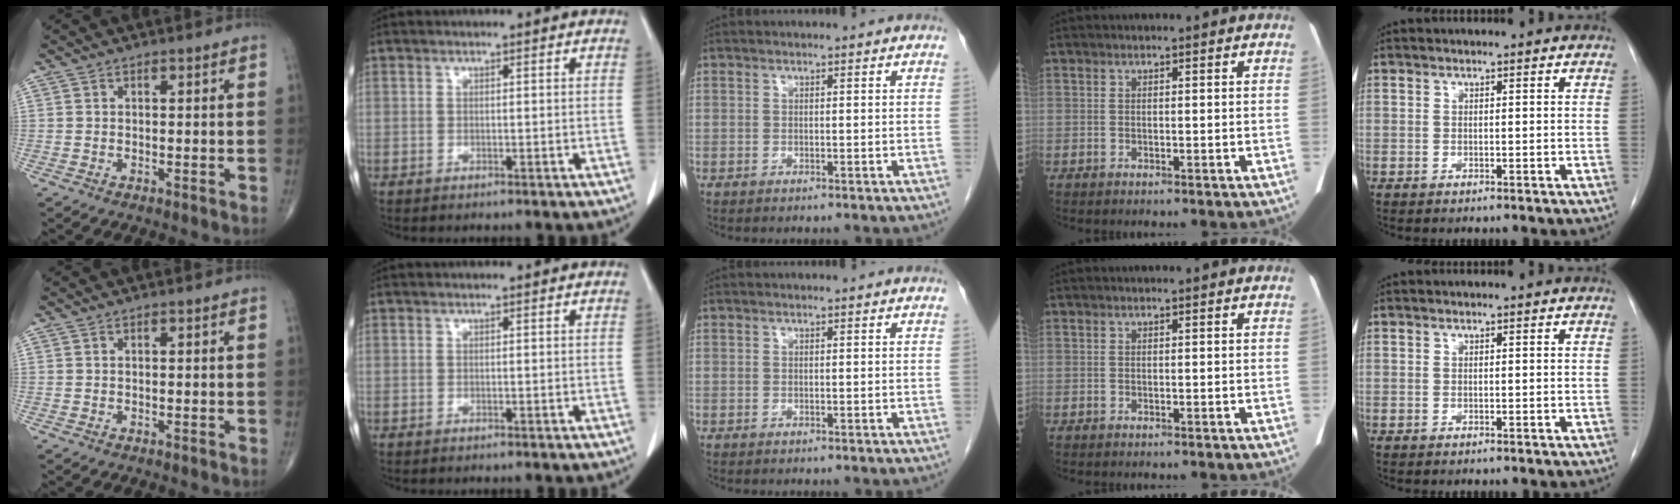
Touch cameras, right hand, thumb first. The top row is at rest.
{}